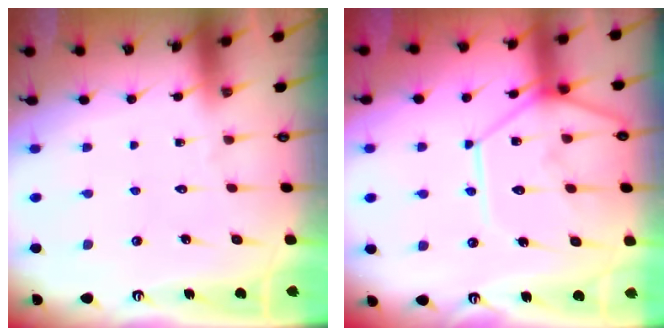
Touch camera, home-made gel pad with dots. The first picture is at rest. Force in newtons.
{"total": 14.8, "press": 14.7, "slide": 1.4}